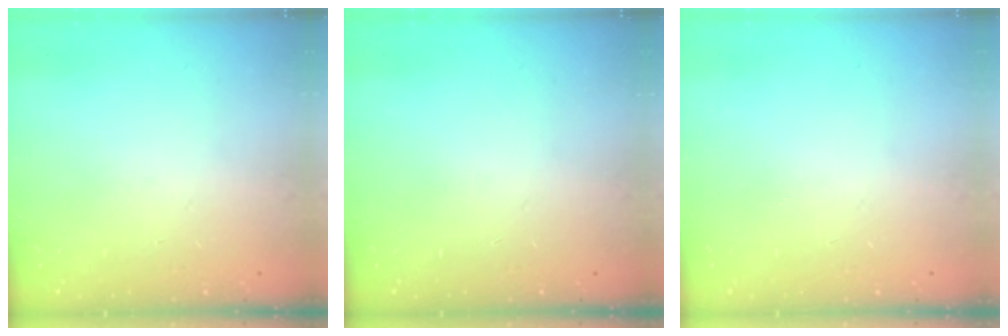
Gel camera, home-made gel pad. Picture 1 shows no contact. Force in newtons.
{"total": 0.0}
{"total": 0.0}